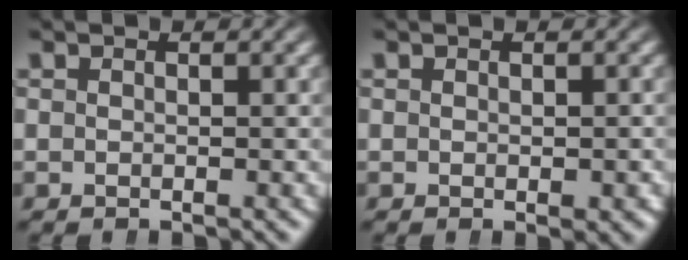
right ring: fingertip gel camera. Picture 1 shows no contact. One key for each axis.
{"total": 0.7, "fx": -0.2, "fy": 0.4, "fz": 0.6, "tx": -0.008, "ty": -0.008, "tz": 0.001}